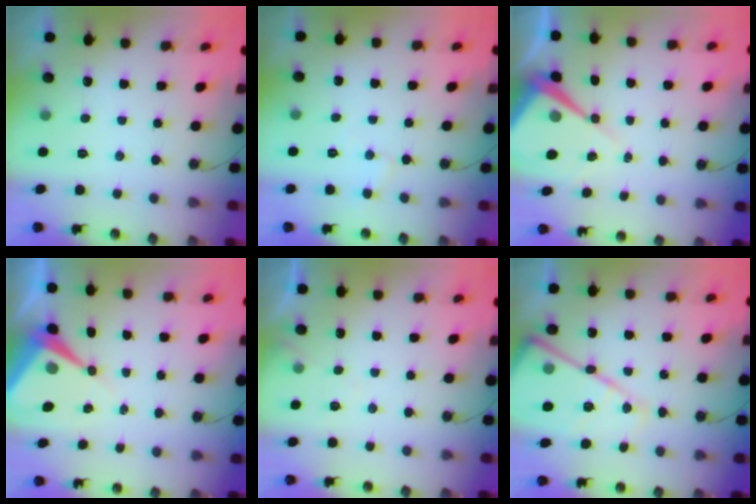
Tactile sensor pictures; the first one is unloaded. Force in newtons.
{"total": 4.2, "press": 4.1, "slide": 0.7}
{"total": 9.4, "press": 9.4, "slide": 0.7}
{"total": 9.0, "press": 8.9, "slide": 0.8}
{"total": 3.9, "press": 3.8, "slide": 0.6}
{"total": 19.0, "press": 18.9, "slide": 1.7}